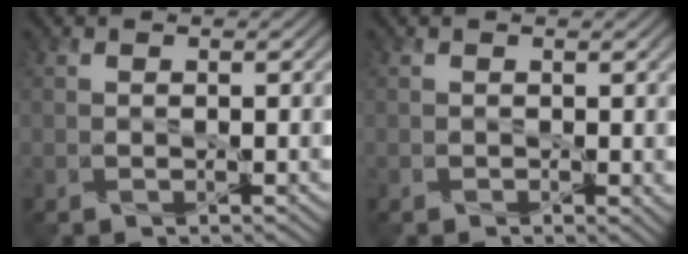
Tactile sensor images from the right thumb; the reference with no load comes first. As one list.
[{"total": 0.8, "force": [0.3, 0.5, 0.5], "torque": [-0.006, -0.001, 0.005]}]